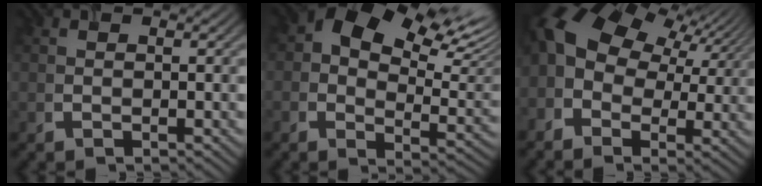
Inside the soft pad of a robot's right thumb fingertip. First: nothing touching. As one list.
[{"total": 13.2, "force": [6.4, 7.6, 8.6], "torque": [-0.137, 0.006, 0.116]}, {"total": 14.6, "force": [3.3, 10.8, 9.2], "torque": [-0.230, -0.004, 0.078]}]